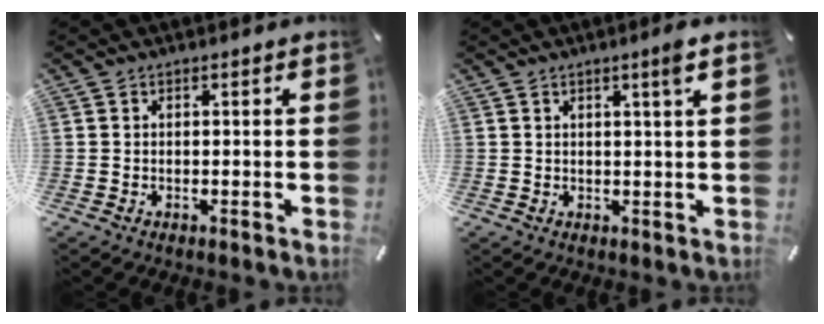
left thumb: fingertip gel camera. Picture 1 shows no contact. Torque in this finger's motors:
{"motor_torque": [0.21, -0.24, 0.10, 0.08, 0.03]}